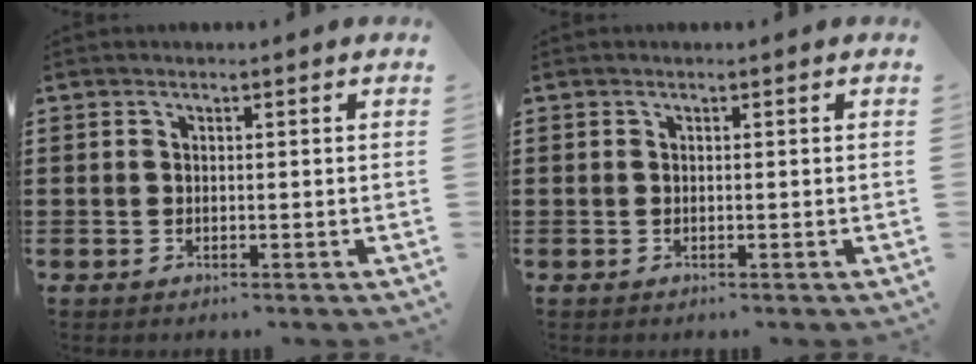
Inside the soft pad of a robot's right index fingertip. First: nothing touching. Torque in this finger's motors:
{"motor_torque": [0.00, 0.00, 0.00, 0.00]}